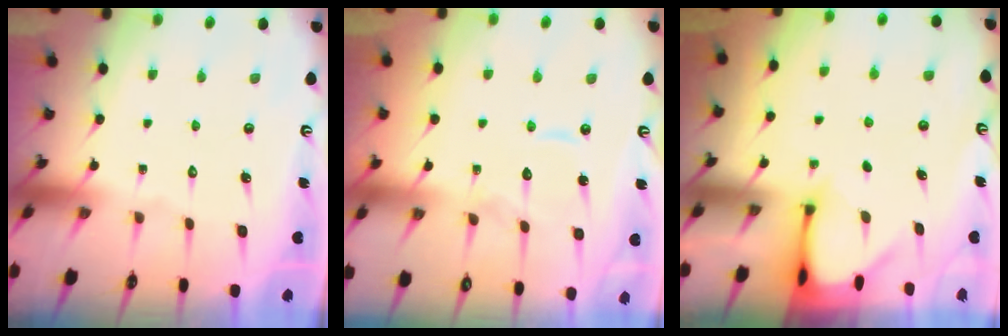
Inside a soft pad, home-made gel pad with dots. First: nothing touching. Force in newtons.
{"total": 7.7, "press": 7.7, "slide": 0.4}
{"total": 3.4, "press": 3.4, "slide": 0.3}